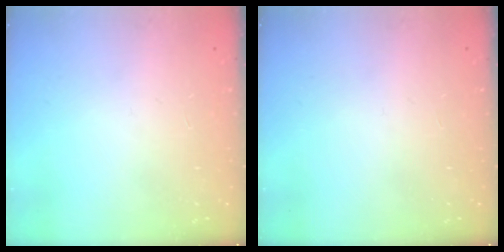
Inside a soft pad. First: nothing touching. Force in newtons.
{"total": 0.0}